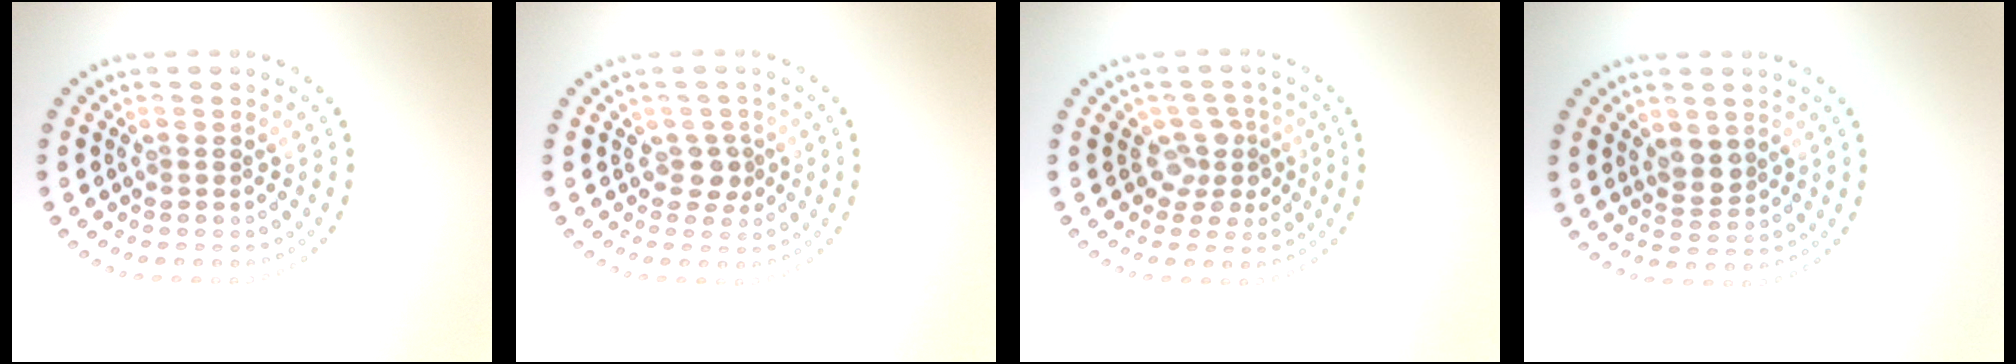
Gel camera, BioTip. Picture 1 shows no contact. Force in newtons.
{"total": 1.8, "press": 1.4, "slide": 1.1}
{"total": 2.5, "press": 1.8, "slide": 1.7}
{"total": 2.2, "press": 2.0, "slide": 0.9}